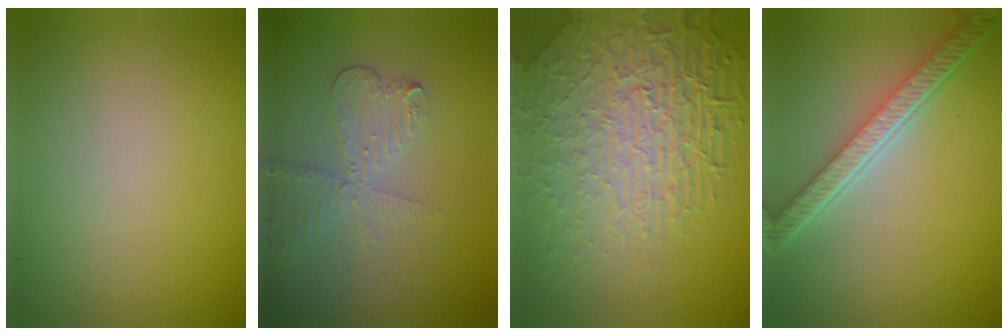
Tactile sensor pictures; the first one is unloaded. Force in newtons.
{"total": 3.3, "press": 2.8, "slide": 1.6}
{"total": 8.9, "press": 6.1, "slide": 6.6}
{"total": 5.6, "press": 4.0, "slide": 3.9}